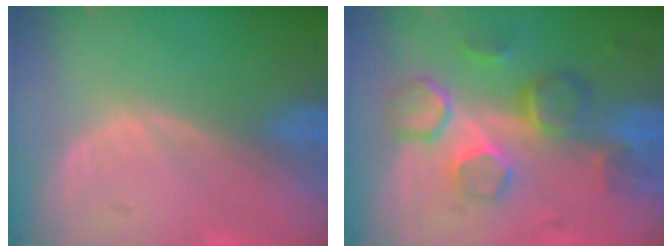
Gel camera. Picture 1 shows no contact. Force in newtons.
{"total": 8.8, "press": 7.9, "slide": 3.7}